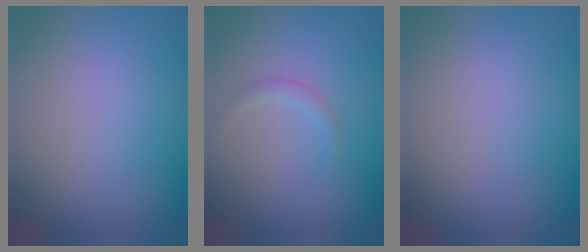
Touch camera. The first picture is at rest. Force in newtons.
{"total": 0.9, "press": 0.9, "slide": 0.0}
{"total": 0.0}